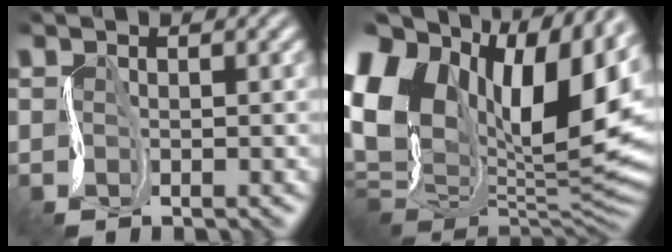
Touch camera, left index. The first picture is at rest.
{"total": 18.1, "force": [4.4, 11.3, 13.4], "torque": [-0.262, 0.028, 0.085]}